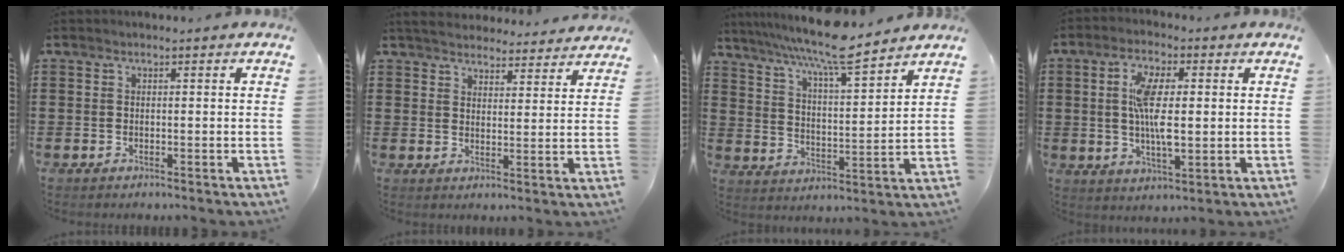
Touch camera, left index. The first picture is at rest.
{"total": 4.3, "force": [4.3, 0.5, 0.5], "torque": [-0.028, -0.021, 0.076]}
{"total": 8.3, "force": [7.2, 0.5, 4.1], "torque": [-0.102, -0.038, 0.125]}
{"total": 8.4, "force": [0.8, 3.3, 7.7], "torque": [-0.146, 0.005, 0.012]}